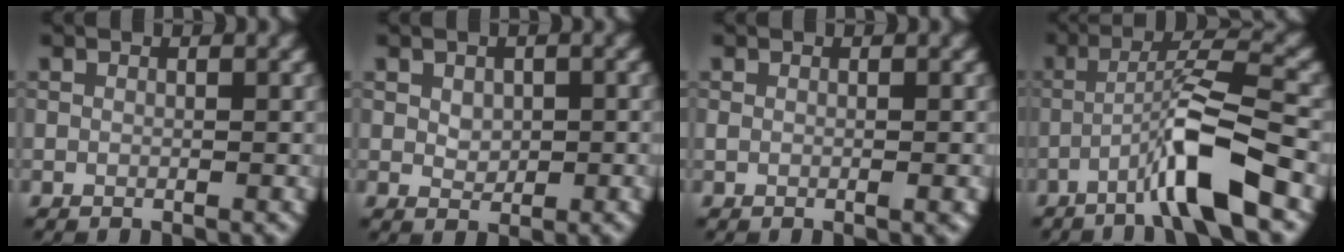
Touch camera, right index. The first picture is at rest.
{"total": 1.6, "force": [0.2, 1.2, 1.1], "torque": [-0.017, -0.002, 0.008]}
{"total": 0.7, "force": [-0.1, 0.2, 0.7], "torque": [-0.012, -0.002, -0.001]}
{"total": 7.0, "force": [-3.4, 0.4, 6.1], "torque": [-0.103, 0.021, -0.068]}